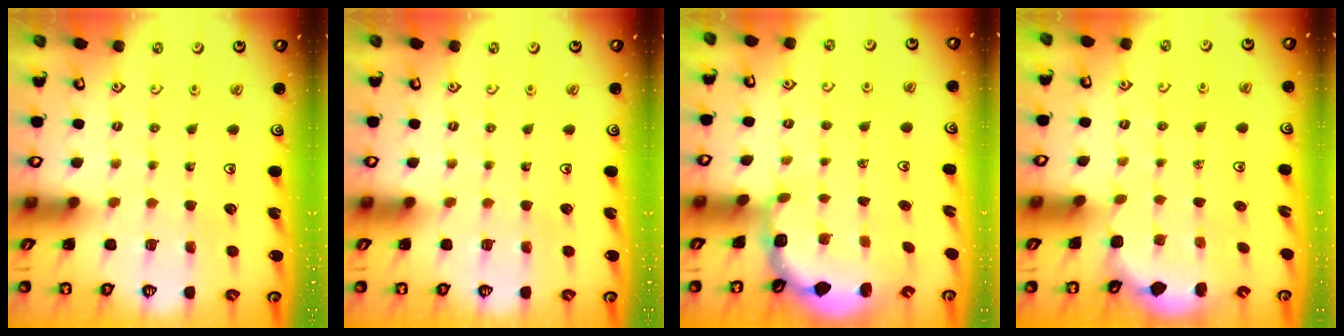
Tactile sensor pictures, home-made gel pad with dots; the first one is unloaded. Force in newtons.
{"total": 0.0}
{"total": 2.8, "press": 2.4, "slide": 1.4}
{"total": 2.6, "press": 2.2, "slide": 1.5}